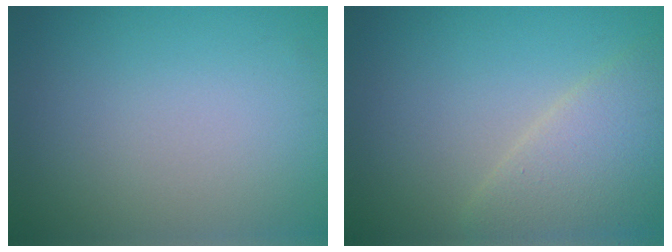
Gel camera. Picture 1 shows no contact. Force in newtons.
{"total": 4.3, "press": 4.3, "slide": 0.3}